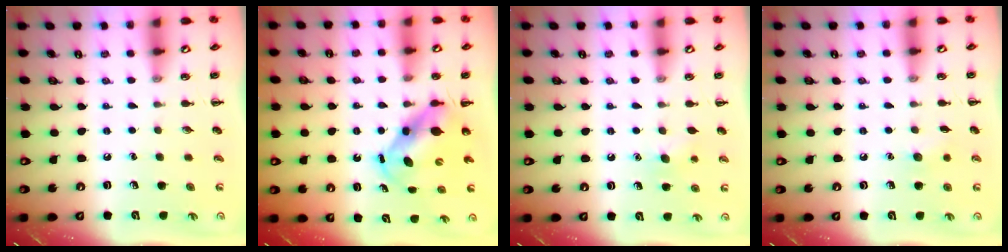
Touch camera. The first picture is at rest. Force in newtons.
{"total": 6.6, "press": 6.5, "slide": 1.3}
{"total": 6.1, "press": 5.9, "slide": 1.8}
{"total": 5.2, "press": 5.1, "slide": 1.1}